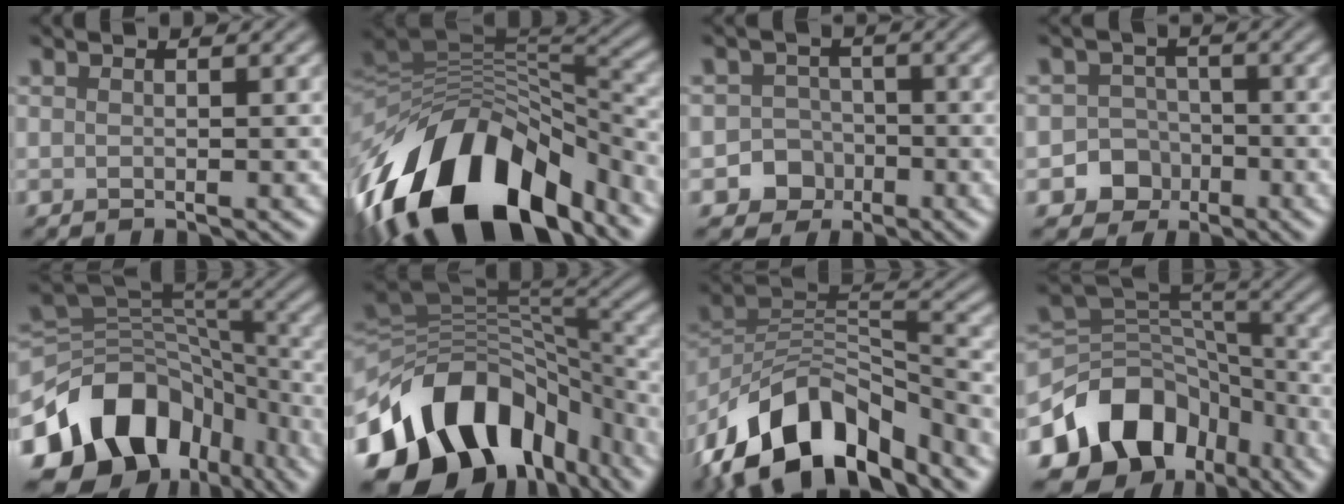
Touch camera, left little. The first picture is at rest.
{"total": 15.6, "force": [-7.8, 8.6, 10.4], "torque": [-0.194, 0.014, -0.128]}
{"total": 4.2, "force": [-1.9, 3.7, 0.6], "torque": [0.031, -0.003, -0.049]}
{"total": 5.1, "force": [-2.3, 4.5, 0.7], "torque": [0.026, -0.008, -0.060]}
{"total": 14.2, "force": [-7.3, 9.8, 7.2], "torque": [-0.147, 0.006, -0.129]}
{"total": 14.9, "force": [-8.1, 9.7, 7.9], "torque": [-0.141, -0.003, -0.130]}
{"total": 13.5, "force": [-9.2, 6.6, 7.5], "torque": [-0.136, 0.017, -0.182]}
{"total": 12.3, "force": [-6.8, 8.7, 5.5], "torque": [-0.100, 0.010, -0.120]}